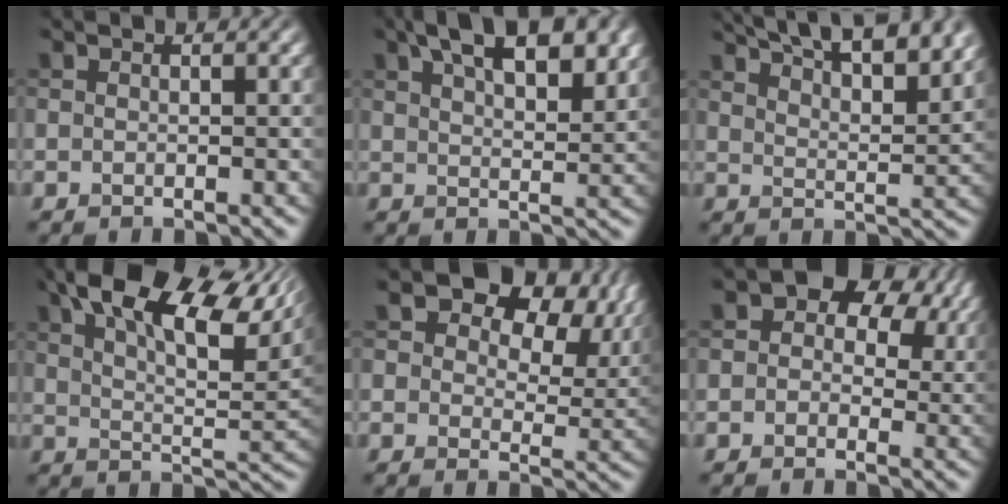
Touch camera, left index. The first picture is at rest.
{"total": 8.7, "force": [5.2, 3.4, 6.1], "torque": [-0.079, 0.022, 0.072]}
{"total": 12.4, "force": [9.3, 3.9, 7.2], "torque": [-0.074, 0.028, 0.092]}
{"total": 15.2, "force": [8.5, 5.9, 11.2], "torque": [-0.158, 0.032, 0.127]}
{"total": 10.6, "force": [5.1, 6.2, 6.8], "torque": [-0.095, 0.000, 0.082]}
{"total": 9.3, "force": [3.6, 6.4, 5.7], "torque": [-0.069, 0.029, 0.026]}